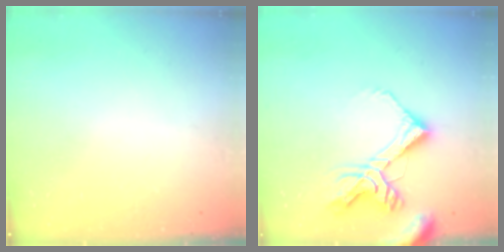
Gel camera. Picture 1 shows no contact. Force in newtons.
{"total": 13.1, "press": 13.0, "slide": 1.7}